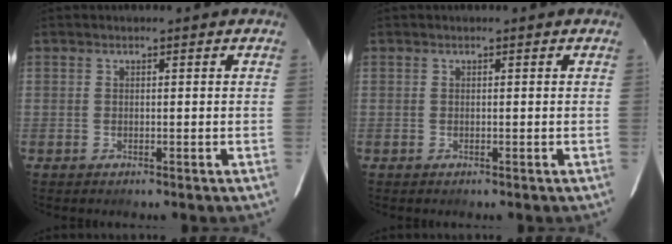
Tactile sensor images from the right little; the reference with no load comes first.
{"total": 0.0}